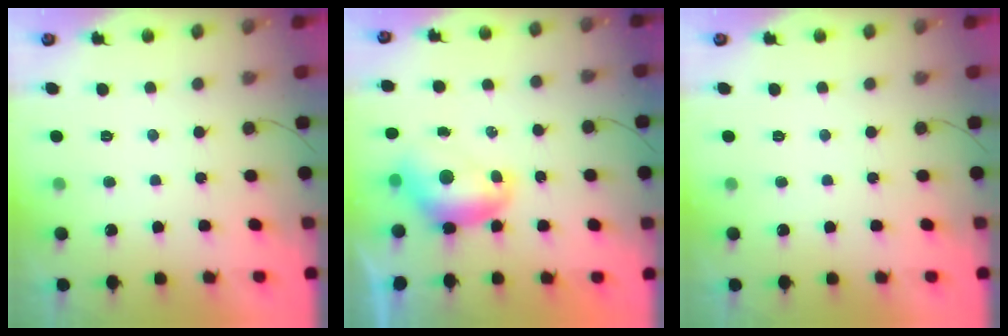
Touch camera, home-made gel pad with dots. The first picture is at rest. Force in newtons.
{"total": 7.8, "press": 7.8, "slide": 0.2}
{"total": 0.0}